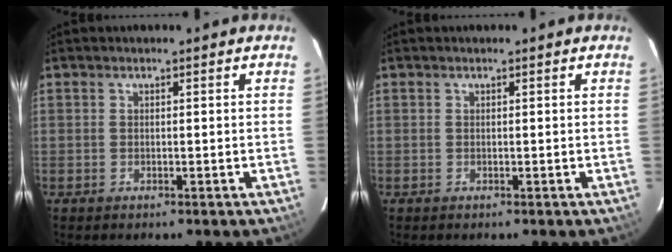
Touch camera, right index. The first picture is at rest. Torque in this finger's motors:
{"motor_torque": [0.00, 0.00, 0.00, 0.00]}